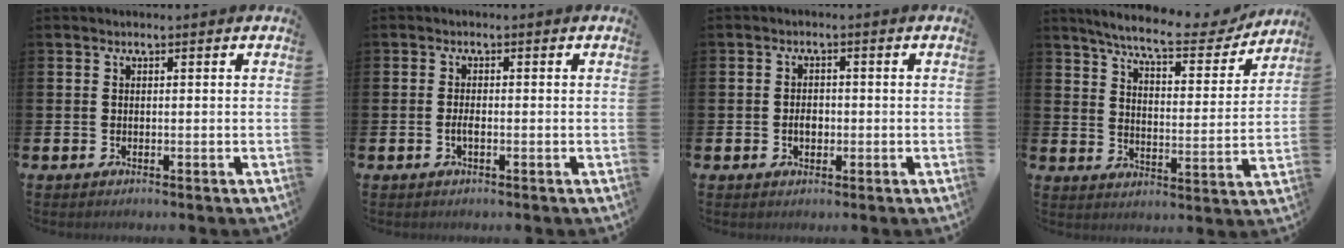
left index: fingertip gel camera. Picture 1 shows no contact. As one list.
[{"total": 1.2, "force": [-0.4, 0.3, 1.1], "torque": [-0.028, 0.003, -0.006]}, {"total": 2.3, "force": [-0.4, 1.6, 1.6], "torque": [-0.014, -0.002, -0.012]}, {"total": 8.6, "force": [7.8, 1.1, 3.5], "torque": [-0.087, -0.048, 0.132]}]